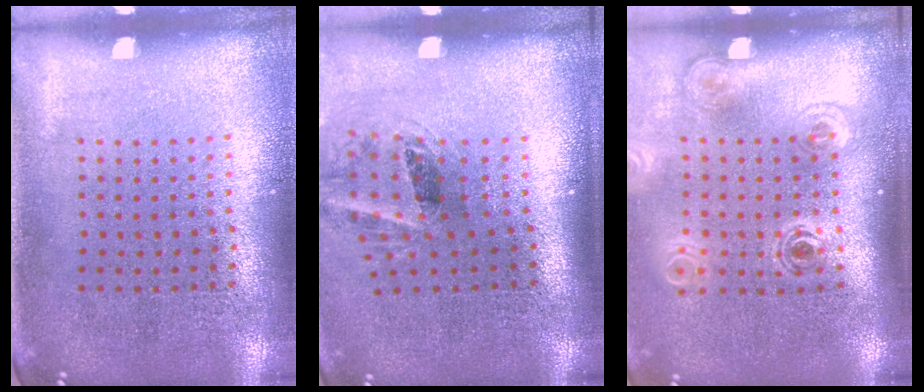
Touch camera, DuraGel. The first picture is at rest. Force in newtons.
{"total": 1.6, "press": 1.1, "slide": 1.1}
{"total": 1.8, "press": 1.2, "slide": 1.4}